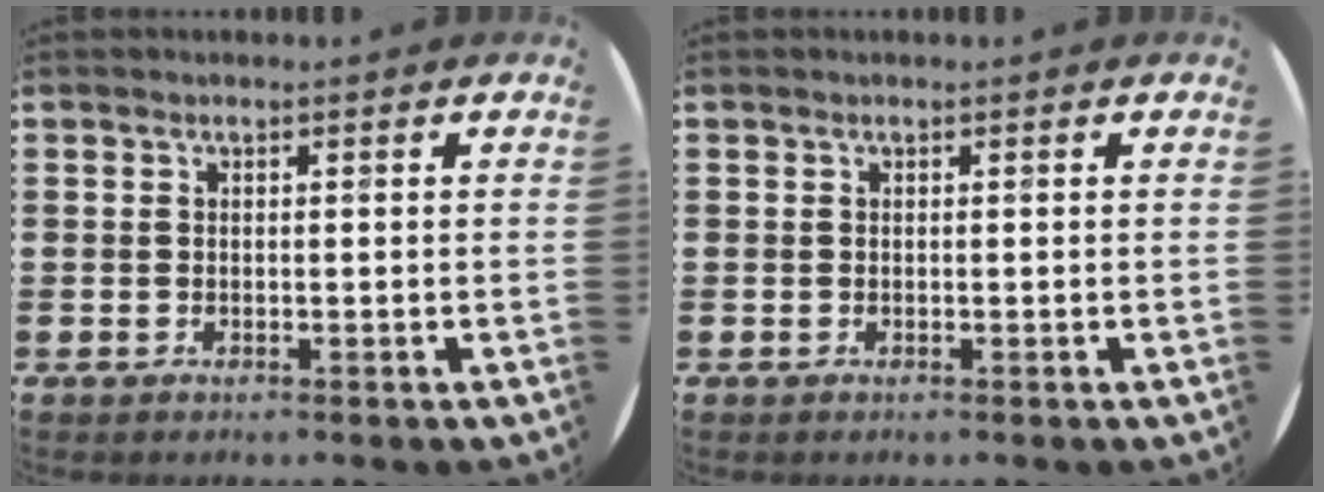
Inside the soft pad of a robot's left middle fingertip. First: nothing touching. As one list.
[{"total": 0.0}]